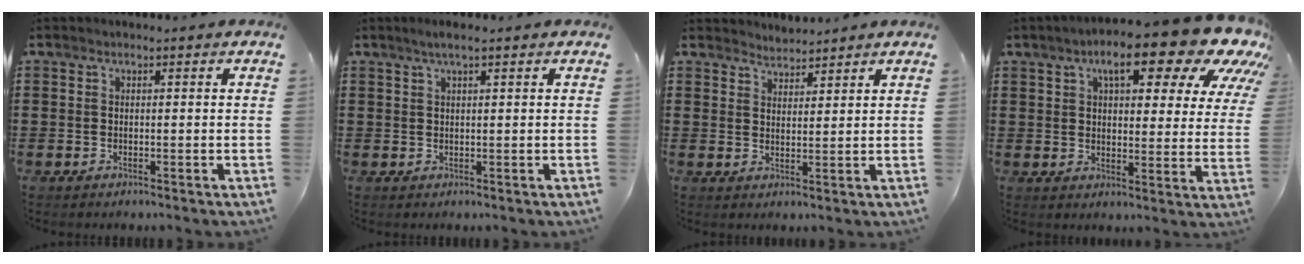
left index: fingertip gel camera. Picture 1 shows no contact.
{"total": 1.8, "force": [0.8, 0.1, 1.6], "torque": [-0.030, 0.001, 0.014]}
{"total": 2.4, "force": [2.3, 0.2, -0.6], "torque": [0.003, -0.007, 0.044]}
{"total": 14.5, "force": [9.8, 4.2, 9.9], "torque": [-0.147, -0.049, 0.155]}